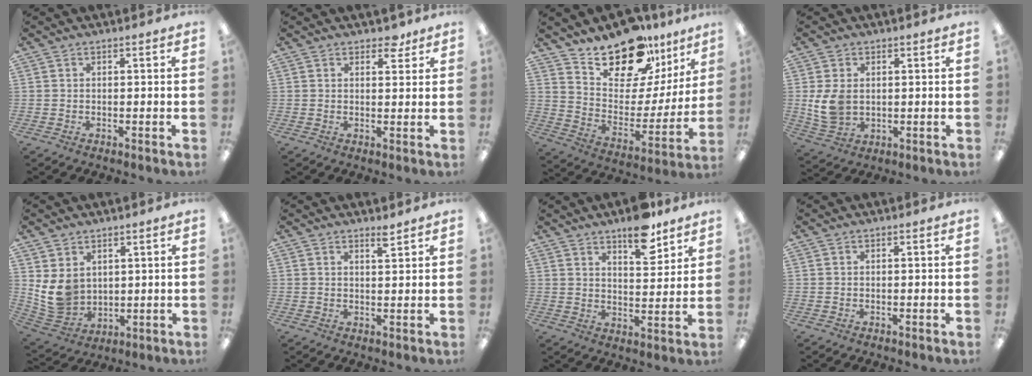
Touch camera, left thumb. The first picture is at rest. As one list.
[{"total": 3.7, "force": [2.9, 2.0, 1.3], "torque": [0.002, -0.013, 0.047]}, {"total": 19.6, "force": [16.2, 8.5, 6.8], "torque": [-0.111, -0.128, 0.289]}, {"total": 7.8, "force": [0.9, 6.0, 4.9], "torque": [-0.109, 0.003, 0.019]}, {"total": 9.2, "force": [2.6, 7.7, 4.2], "torque": [-0.101, -0.015, 0.059]}, {"total": 2.5, "force": [2.2, 0.3, 1.1], "torque": [-0.010, -0.011, 0.037]}, {"total": 9.7, "force": [7.6, 3.4, 5.1], "torque": [-0.062, -0.048, 0.129]}, {"total": 0.0}]